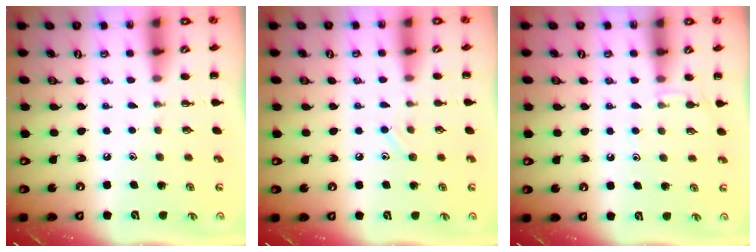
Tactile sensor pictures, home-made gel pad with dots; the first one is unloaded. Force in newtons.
{"total": 6.4, "press": 6.2, "slide": 1.8}
{"total": 4.1, "press": 4.0, "slide": 1.2}